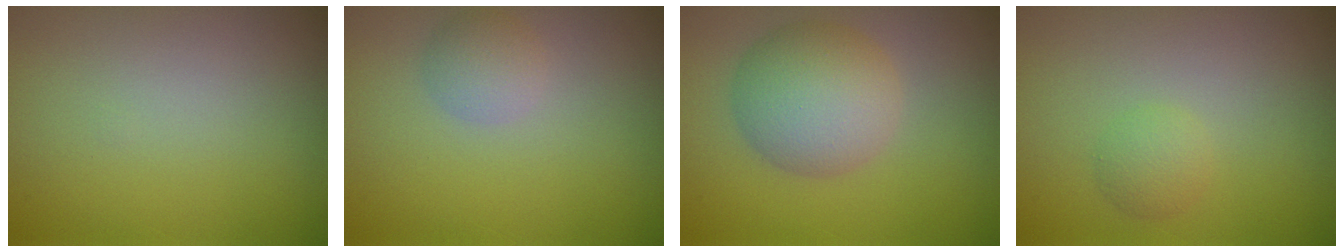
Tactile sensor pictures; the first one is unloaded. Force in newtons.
{"total": 1.8, "press": 1.8, "slide": 0.1}
{"total": 5.5, "press": 5.5, "slide": 0.3}
{"total": 1.6, "press": 1.6, "slide": 0.1}